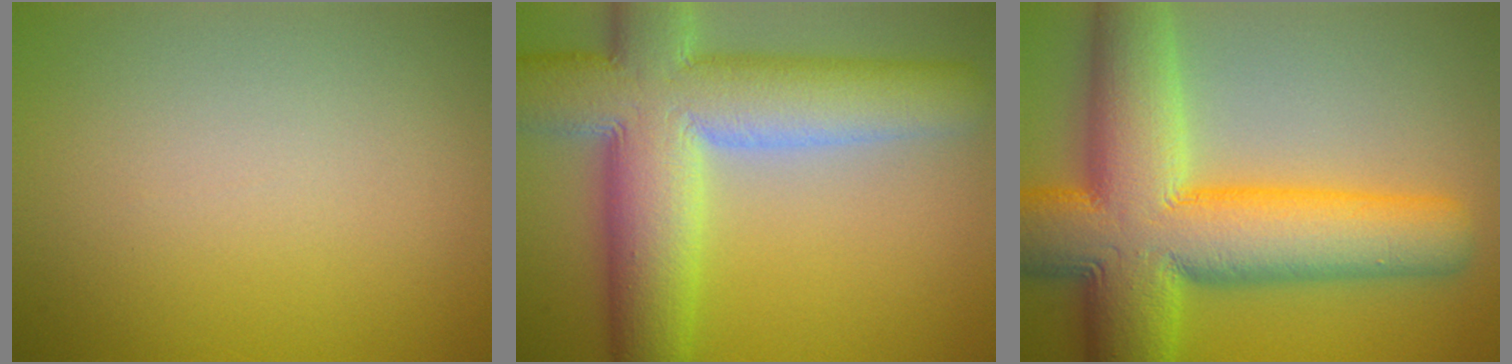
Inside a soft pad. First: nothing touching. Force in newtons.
{"total": 13.3, "press": 13.3, "slide": 0.8}
{"total": 15.1, "press": 15.1, "slide": 0.5}